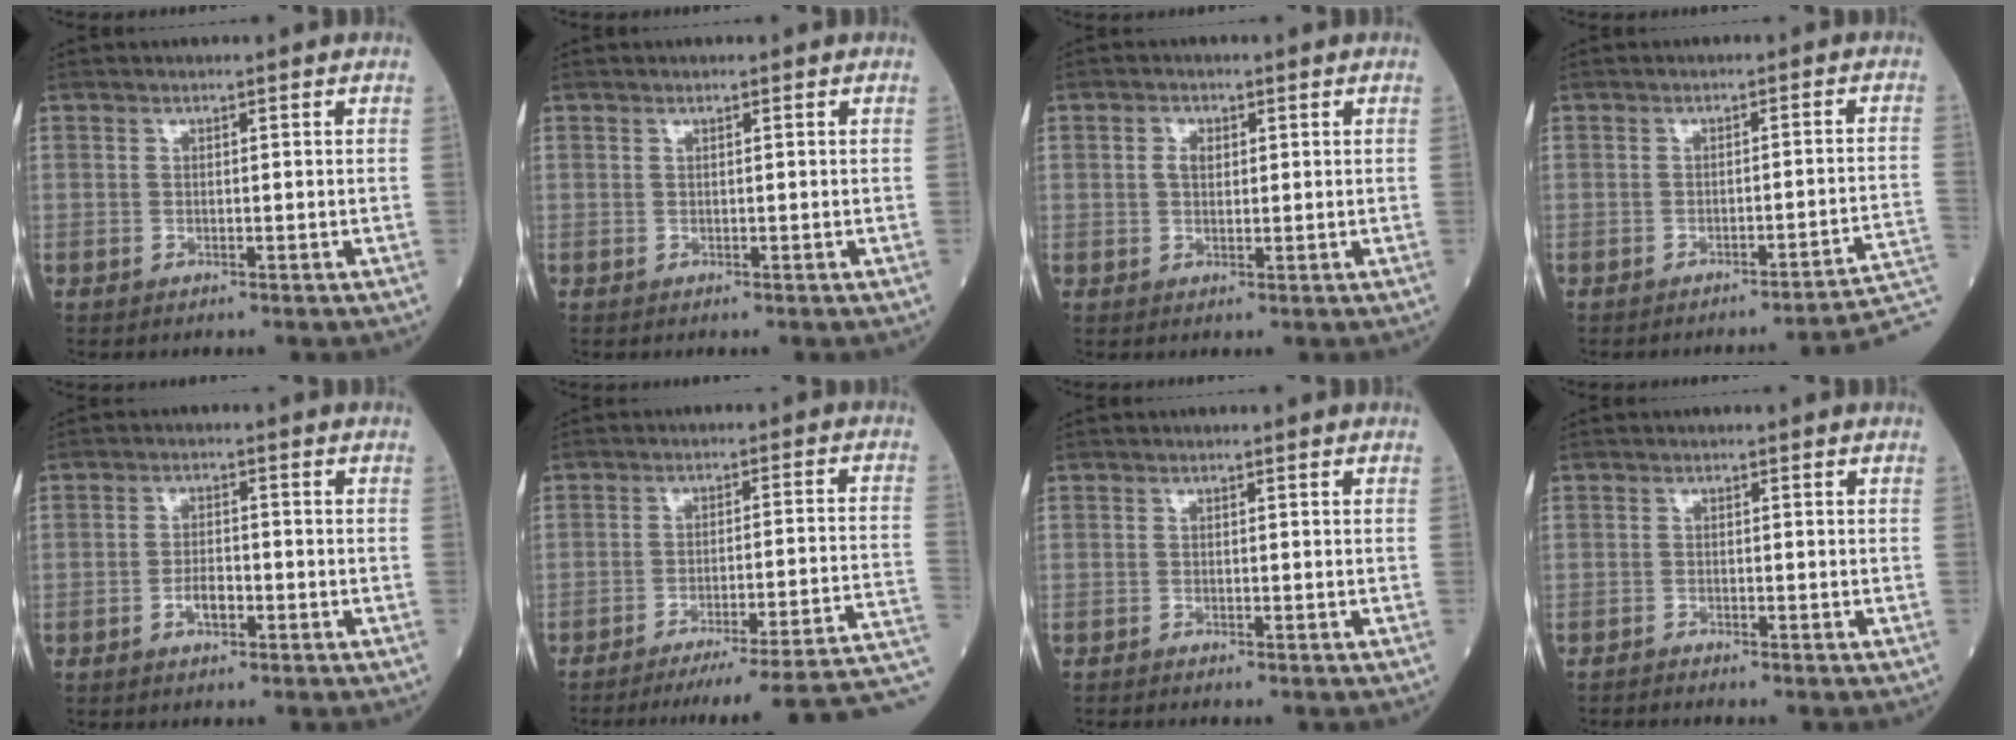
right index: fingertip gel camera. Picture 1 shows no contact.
{"total": 0.0}
{"total": 2.5, "force": [0.7, 1.6, 1.7], "torque": [-0.034, 0.005, 0.013]}
{"total": 7.3, "force": [-6.2, -1.3, 3.5], "torque": [-0.018, 0.012, -0.072]}
{"total": 2.9, "force": [-1.2, 1.3, 2.3], "torque": [-0.040, 0.004, -0.021]}
{"total": 17.5, "force": [-14.3, -0.7, 10.1], "torque": [-0.085, 0.012, -0.192]}
{"total": 0.9, "force": [-0.9, 0.0, 0.2], "torque": [0.001, 0.001, -0.016]}
{"total": 1.3, "force": [-1.3, -0.2, 0.0], "torque": [0.001, 0.000, -0.023]}